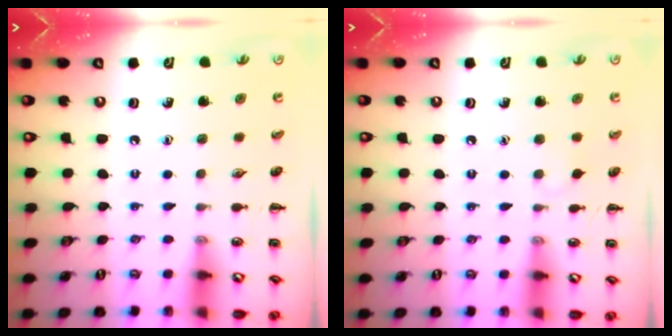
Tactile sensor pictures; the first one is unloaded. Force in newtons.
{"total": 2.8, "press": 2.6, "slide": 1.1}